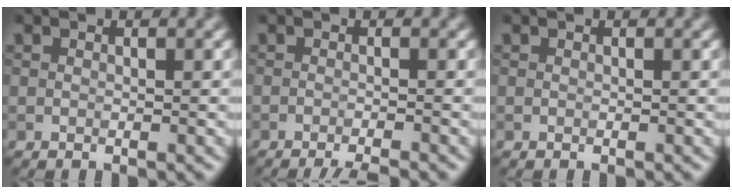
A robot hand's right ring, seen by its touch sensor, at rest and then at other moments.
{"total": 3.2, "force": [-2.5, 0.4, 1.9], "torque": [-0.026, -0.004, -0.044]}
{"total": 0.0}